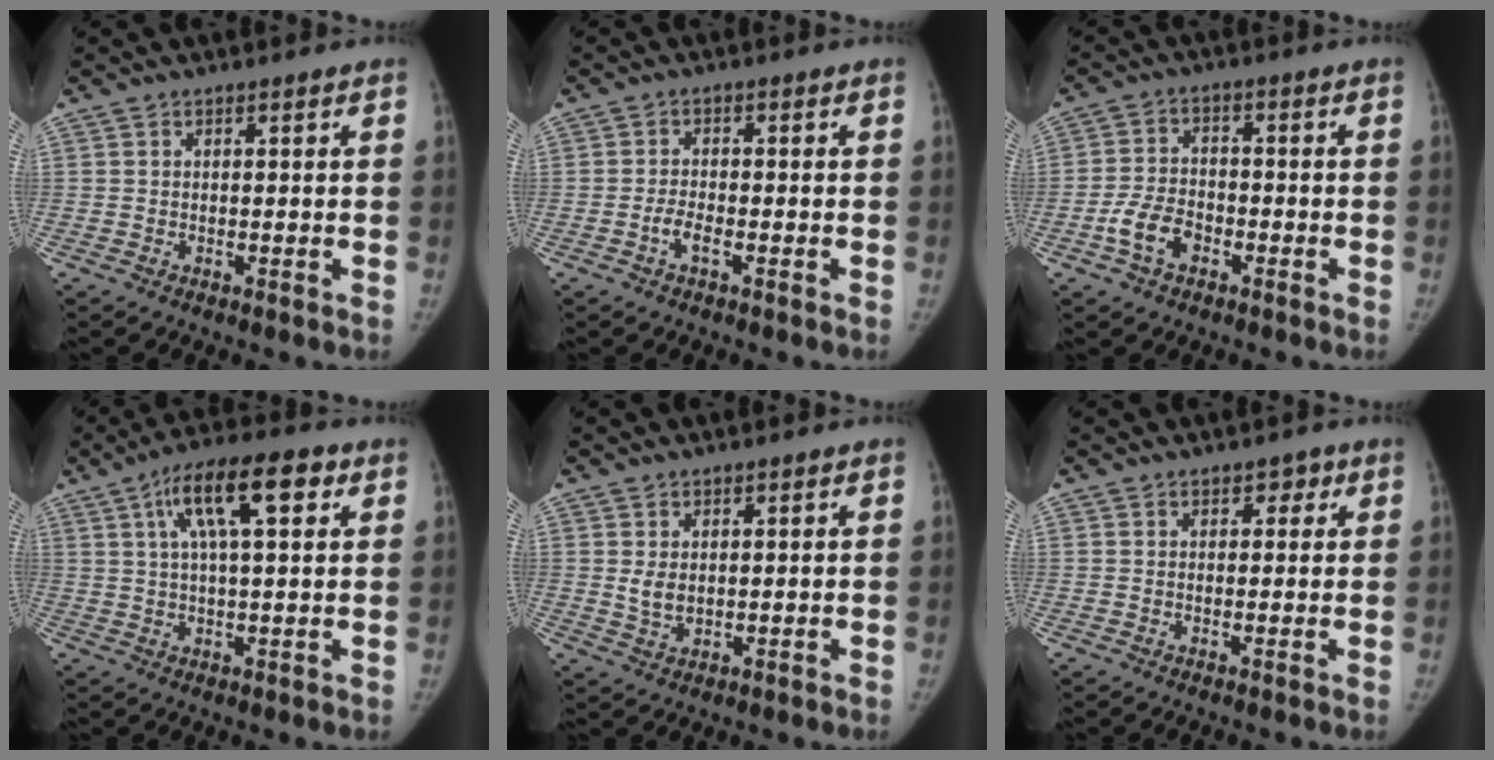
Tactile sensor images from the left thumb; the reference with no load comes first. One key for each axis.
{"total": 2.5, "fx": -1.4, "fy": 1.1, "fz": 1.8, "tx": -0.035, "ty": 0.011, "tz": -0.028}
{"total": 6.6, "fx": -3.2, "fy": 4.3, "fz": 3.8, "tx": -0.068, "ty": 0.023, "tz": -0.060}
{"total": 12.8, "fx": 4.9, "fy": 4.2, "fz": 11.1, "tx": -0.174, "ty": 0.013, "tz": 0.076}
{"total": 3.1, "fx": 0.6, "fy": 2.3, "fz": 2.1, "tx": -0.028, "ty": -0.011, "tz": 0.021}
{"total": 2.1, "fx": 1.1, "fy": 1.4, "fz": 1.1, "tx": 0.008, "ty": -0.002, "tz": 0.010}